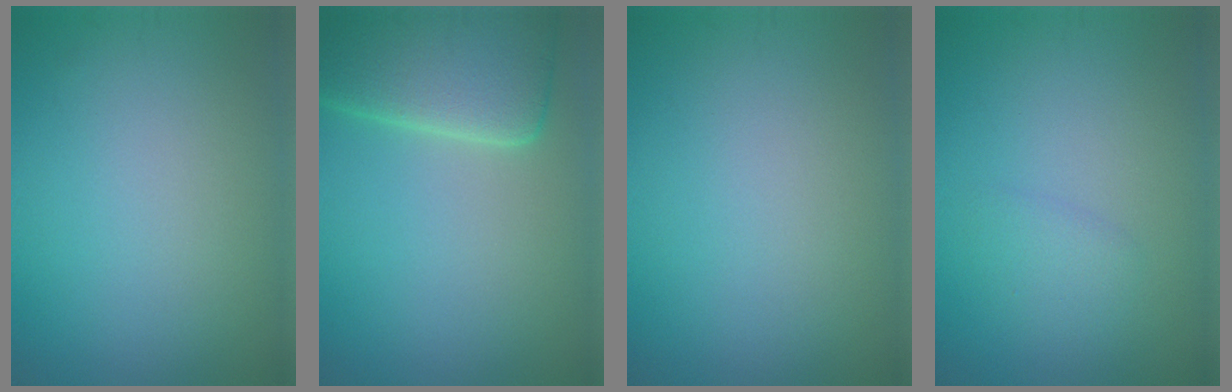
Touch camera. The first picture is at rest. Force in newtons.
{"total": 7.7, "press": 7.7, "slide": 0.9}
{"total": 0.0}
{"total": 1.3, "press": 1.3, "slide": 0.1}